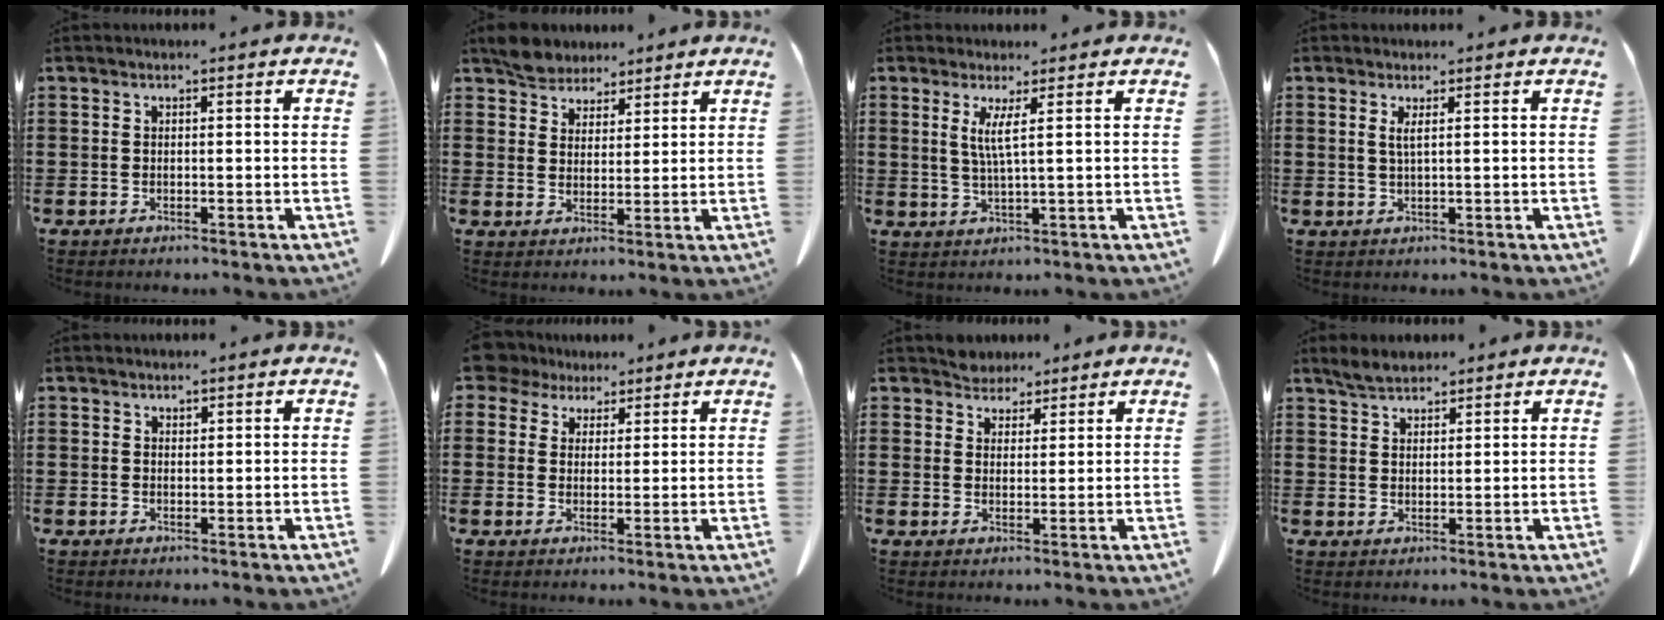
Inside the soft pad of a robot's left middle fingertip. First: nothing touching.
{"total": 4.8, "force": [4.2, 2.3, 0.5], "torque": [-0.029, 0.001, 0.080]}
{"total": 3.3, "force": [1.3, -0.6, 2.9], "torque": [-0.064, -0.008, 0.021]}
{"total": 1.5, "force": [0.7, -0.2, 1.3], "torque": [-0.029, -0.003, 0.012]}
{"total": 0.9, "force": [0.8, 0.4, 0.0], "torque": [-0.003, 0.000, 0.017]}
{"total": 4.9, "force": [3.7, 3.0, 1.2], "torque": [-0.035, 0.005, 0.069]}
{"total": 3.4, "force": [3.2, 1.2, -0.2], "torque": [-0.008, -0.002, 0.063]}
{"total": 3.1, "force": [2.8, 1.0, 0.9], "torque": [-0.024, 0.004, 0.053]}